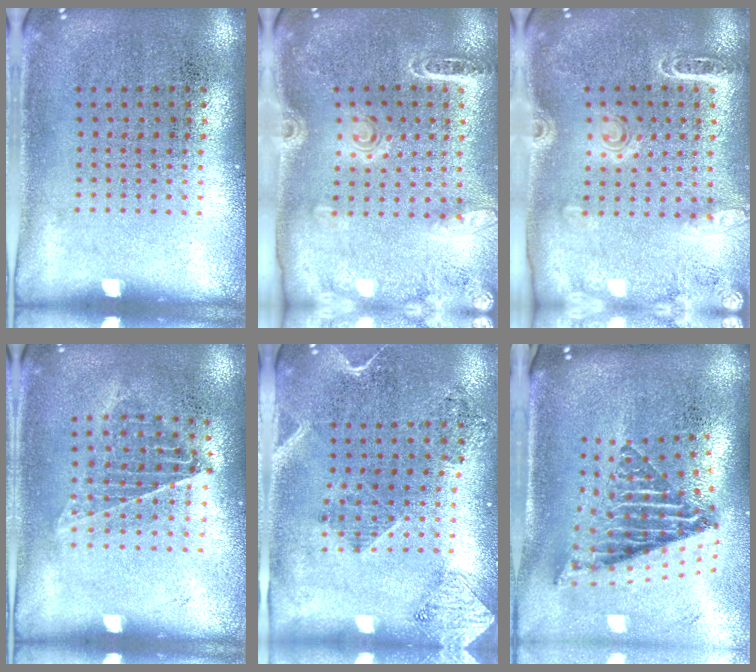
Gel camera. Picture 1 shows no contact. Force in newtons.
{"total": 1.7, "press": 1.7, "slide": 0.1}
{"total": 1.7, "press": 1.7, "slide": 0.1}
{"total": 0.9, "press": 0.9, "slide": 0.1}
{"total": 1.9, "press": 1.6, "slide": 1.0}
{"total": 2.6, "press": 1.6, "slide": 2.1}